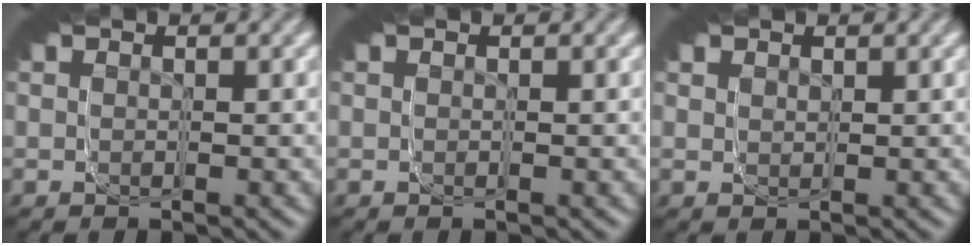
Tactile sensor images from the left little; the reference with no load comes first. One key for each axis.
{"total": 0.0}
{"total": 1.1, "fx": 0.7, "fy": 0.8, "fz": 0.0, "tx": -0.007, "ty": 0.005, "tz": 0.008}